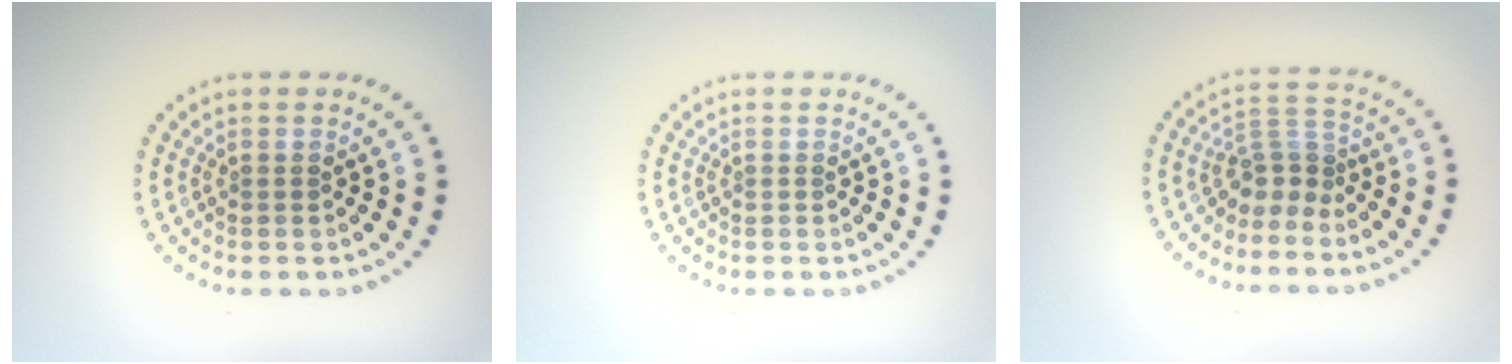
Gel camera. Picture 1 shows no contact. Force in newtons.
{"total": 0.0}
{"total": 2.8, "press": 1.8, "slide": 2.1}